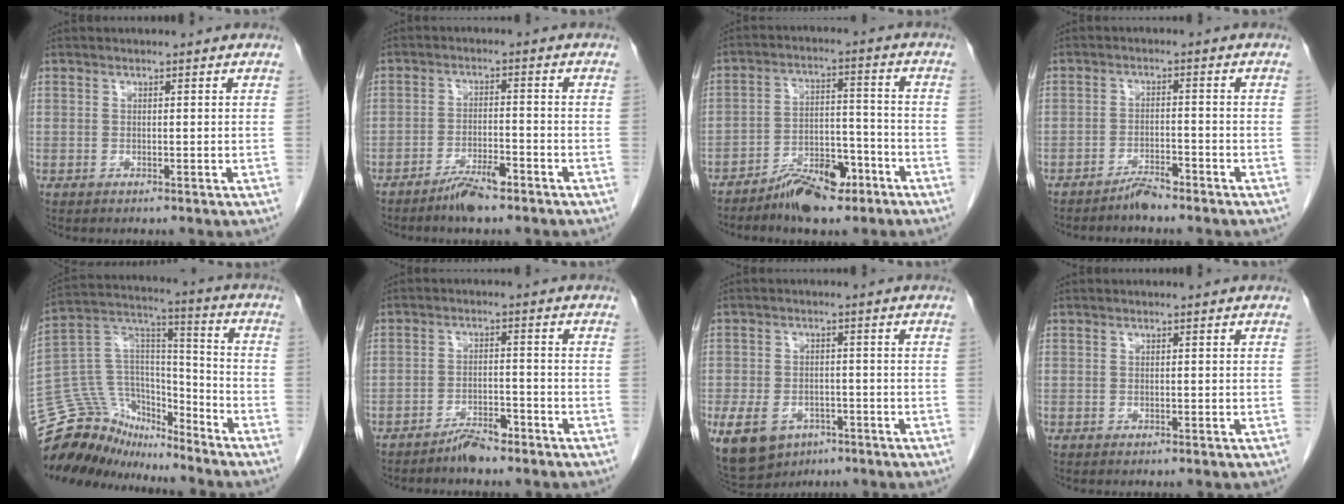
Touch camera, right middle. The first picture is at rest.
{"total": 4.6, "force": [-3.6, 0.7, 2.9], "torque": [-0.052, -0.002, -0.064]}
{"total": 8.7, "force": [-6.3, 3.4, 4.9], "torque": [-0.081, 0.010, -0.108]}
{"total": 2.9, "force": [-2.7, 0.2, 1.1], "torque": [-0.019, -0.003, -0.048]}
{"total": 18.4, "force": [-16.9, 6.2, 4.0], "torque": [-0.078, 0.059, -0.296]}
{"total": 3.7, "force": [-3.2, 0.8, 1.6], "torque": [-0.027, 0.000, -0.056]}
{"total": 15.8, "force": [-7.7, 11.6, 7.5], "torque": [-0.208, -0.002, -0.110]}
{"total": 0.0}